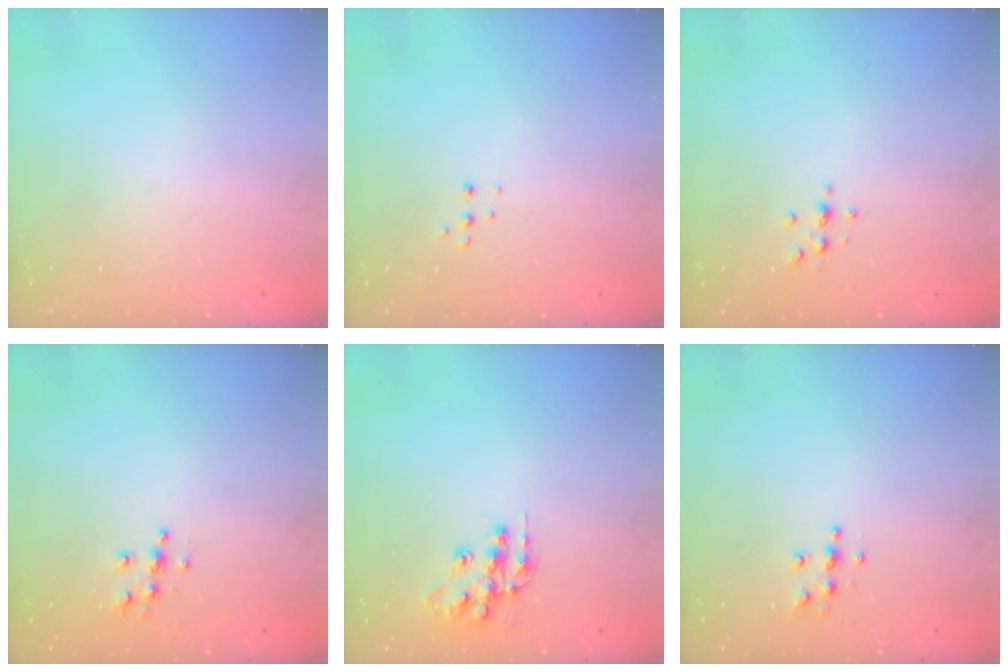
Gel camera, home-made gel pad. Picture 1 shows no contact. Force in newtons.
{"total": 4.0, "press": 3.9, "slide": 0.8}
{"total": 2.2, "press": 2.1, "slide": 0.2}
{"total": 6.4, "press": 6.4, "slide": 0.3}
{"total": 13.0, "press": 13.0, "slide": 1.0}
{"total": 4.9, "press": 4.9, "slide": 0.2}